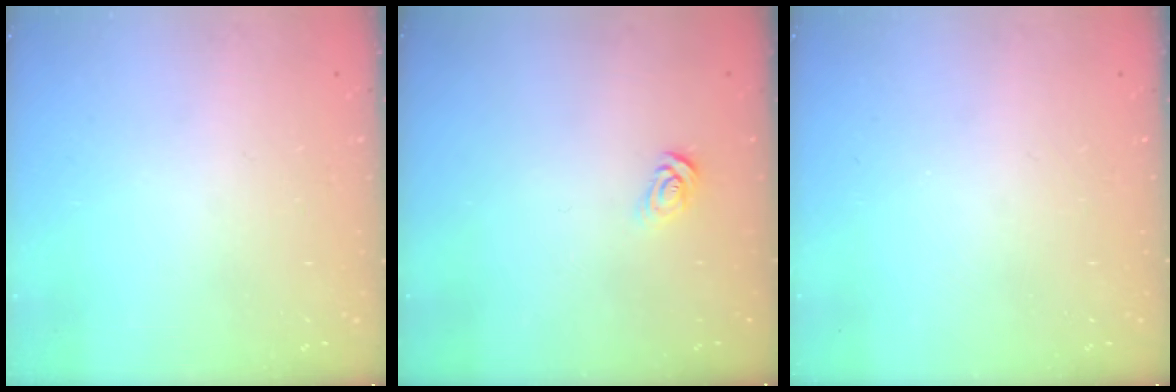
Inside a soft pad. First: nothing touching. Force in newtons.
{"total": 3.6, "press": 3.6, "slide": 0.3}
{"total": 0.0}